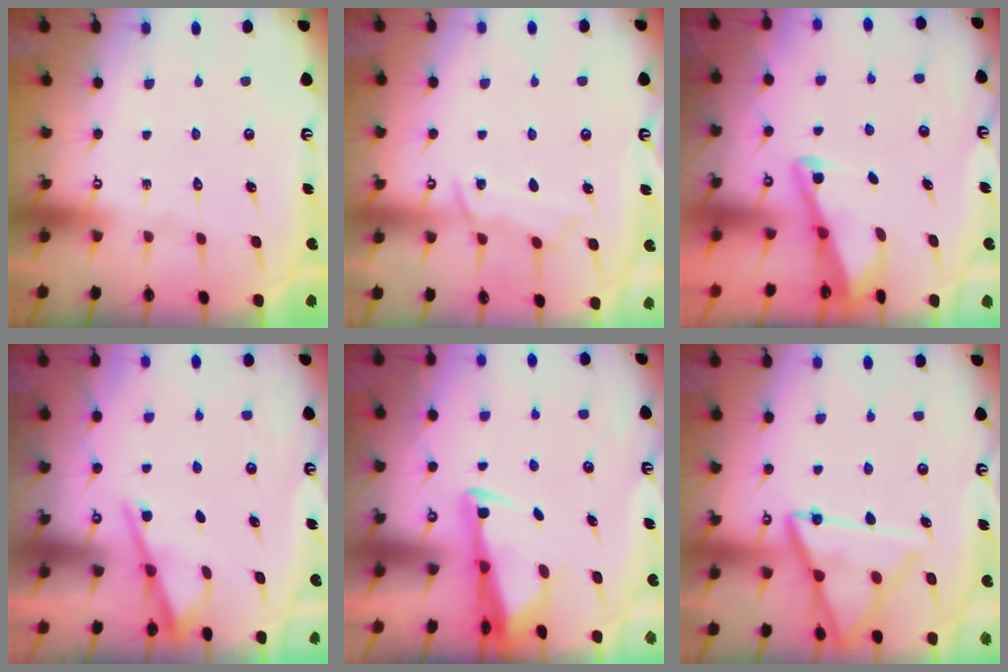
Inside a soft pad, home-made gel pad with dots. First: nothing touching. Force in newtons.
{"total": 8.0, "press": 8.0, "slide": 0.8}
{"total": 2.9, "press": 2.9, "slide": 0.4}
{"total": 2.6, "press": 2.6, "slide": 0.2}
{"total": 2.8, "press": 2.6, "slide": 1.0}
{"total": 15.4, "press": 15.3, "slide": 1.8}